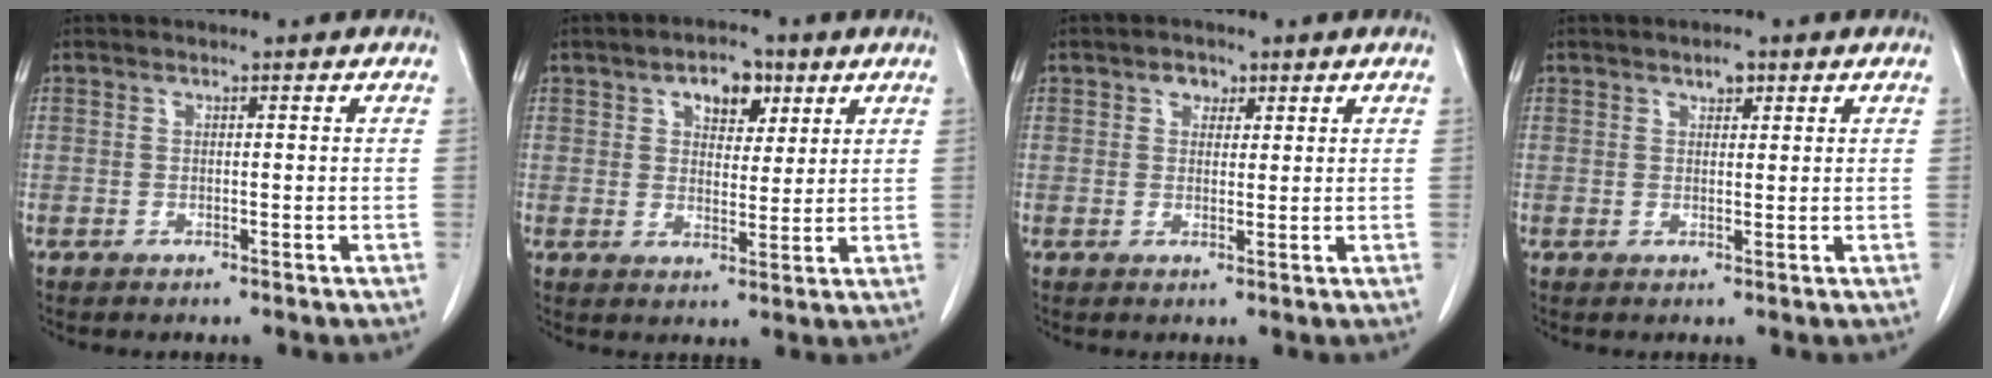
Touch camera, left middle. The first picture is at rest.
{"total": 5.9, "force": [3.0, 3.5, 3.7], "torque": [-0.050, 0.015, 0.046]}
{"total": 2.3, "force": [1.2, 1.6, 1.0], "torque": [-0.015, 0.005, 0.019]}
{"total": 1.7, "force": [1.1, 0.8, 1.0], "torque": [-0.015, 0.001, 0.017]}